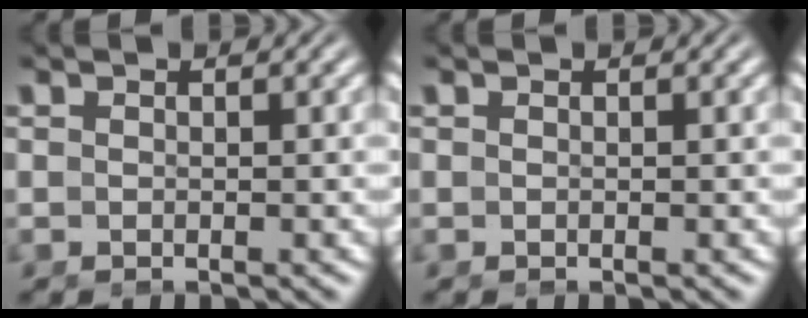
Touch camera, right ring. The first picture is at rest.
{"total": 0.0}